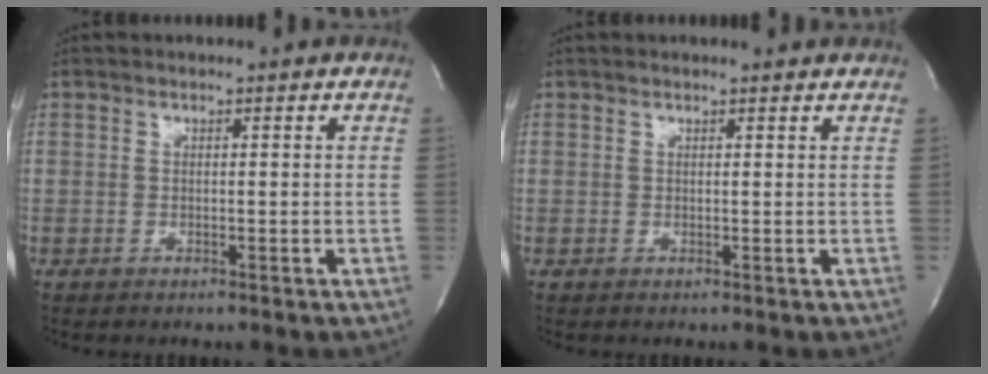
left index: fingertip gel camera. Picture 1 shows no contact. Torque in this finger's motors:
{"motor_torque": [0.62, -0.89, 0.12, 0.01]}